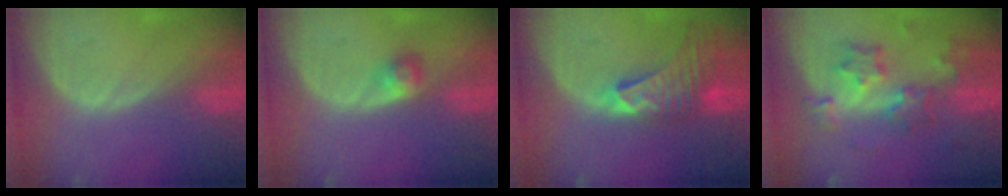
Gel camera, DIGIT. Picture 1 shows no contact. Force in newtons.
{"total": 2.5, "press": 2.4, "slide": 0.7}
{"total": 9.1, "press": 8.3, "slide": 3.8}
{"total": 8.4, "press": 7.4, "slide": 4.0}